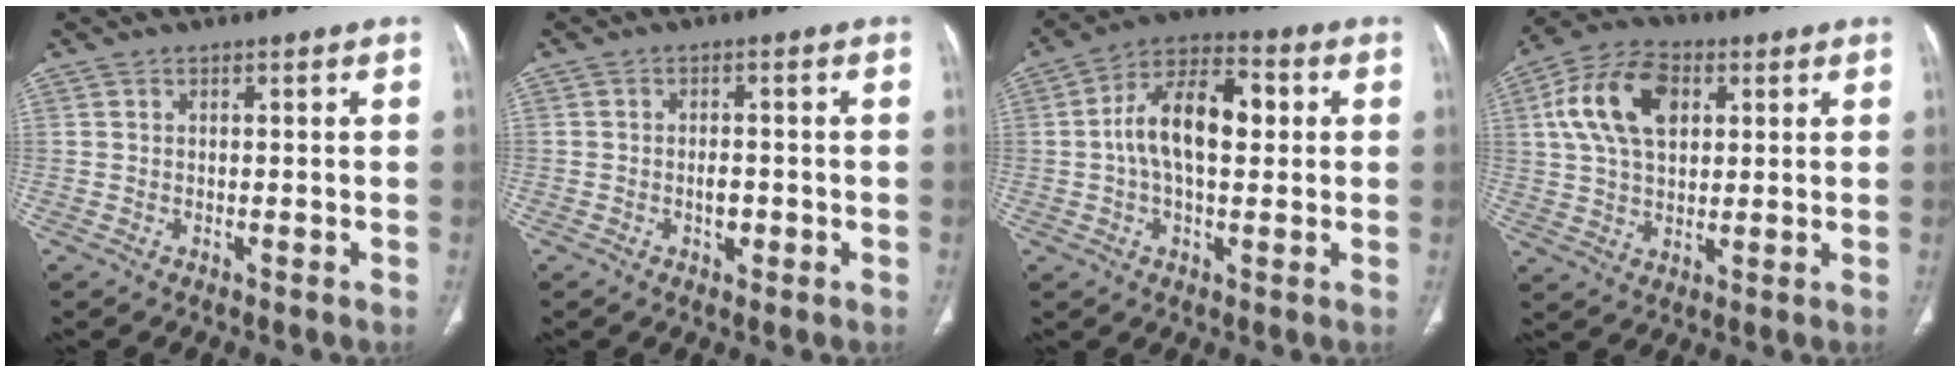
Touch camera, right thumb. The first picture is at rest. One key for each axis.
{"total": 2.7, "fx": -0.8, "fy": 1.8, "fz": 1.9, "tx": -0.019, "ty": 0.006, "tz": -0.009}
{"total": 13.4, "fx": 1.3, "fy": 7.2, "fz": 11.2, "tx": -0.189, "ty": 0.027, "tz": 0.014}
{"total": 14.0, "fx": 4.0, "fy": 8.8, "fz": 10.2, "tx": -0.182, "ty": 0.011, "tz": 0.071}